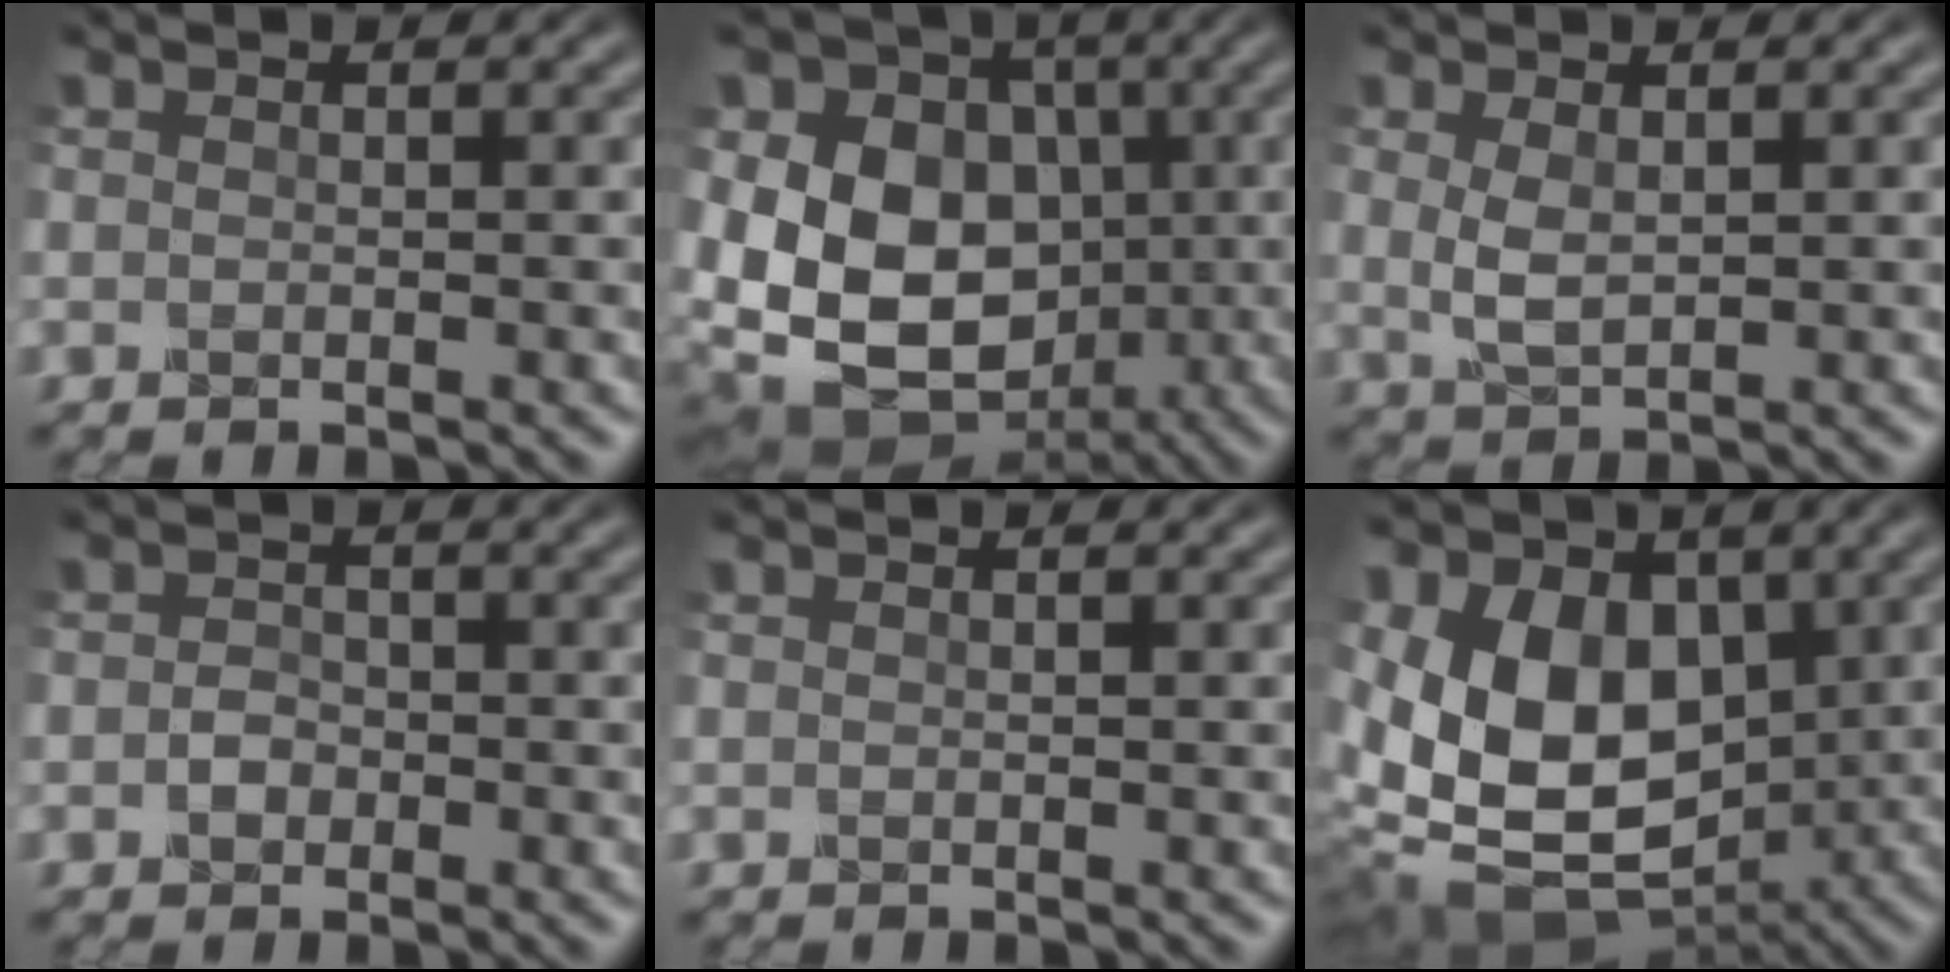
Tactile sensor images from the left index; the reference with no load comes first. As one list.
[{"total": 15.6, "force": [0.1, 13.1, 8.4], "torque": [-0.184, 0.018, -0.010]}, {"total": 2.1, "force": [0.5, 1.2, 1.7], "torque": [-0.049, 0.000, 0.014]}, {"total": 0.9, "force": [-0.4, 0.8, 0.2], "torque": [-0.014, 0.005, -0.010]}, {"total": 0.0}, {"total": 13.1, "force": [0.3, 9.3, 9.2], "torque": [-0.163, -0.016, 0.007]}]